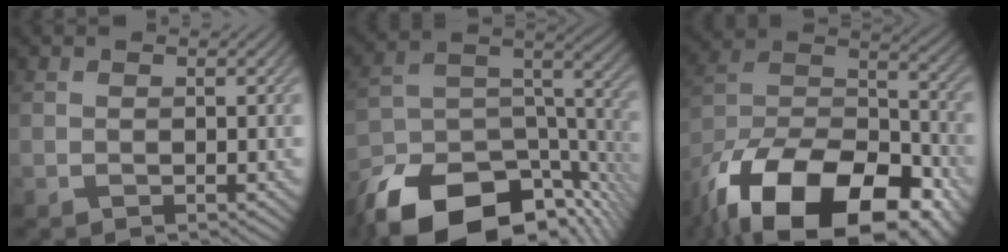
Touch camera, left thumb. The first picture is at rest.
{"total": 17.8, "force": [-12.4, 8.1, 9.9], "torque": [-0.217, -0.044, -0.193]}
{"total": 22.1, "force": [-15.2, 10.9, 11.8], "torque": [-0.216, -0.051, -0.227]}